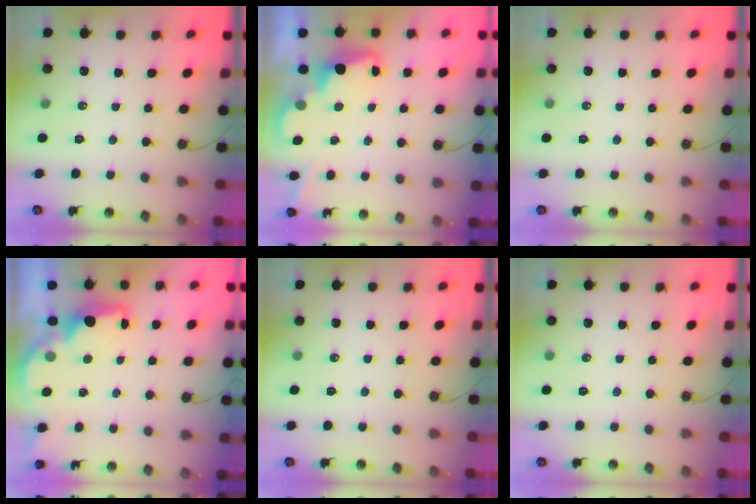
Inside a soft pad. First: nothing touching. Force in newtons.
{"total": 2.5, "press": 2.4, "slide": 0.6}
{"total": 0.0}
{"total": 2.3, "press": 2.2, "slide": 0.7}
{"total": 0.0}
{"total": 0.0}